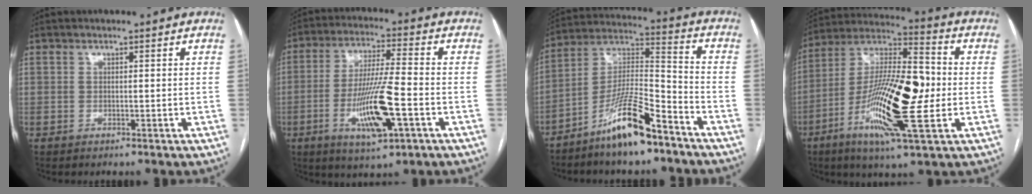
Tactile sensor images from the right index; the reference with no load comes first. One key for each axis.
{"total": 12.6, "fx": -4.1, "fy": 1.5, "fz": 11.8, "tx": -0.227, "ty": -0.011, "tz": -0.071}
{"total": 13.1, "fx": -9.2, "fy": 1.8, "fz": 9.1, "tx": -0.178, "ty": 0.005, "tz": -0.168}
{"total": 20.5, "fx": -3.6, "fy": 3.9, "fz": 19.8, "tx": -0.379, "ty": 0.001, "tz": -0.063}